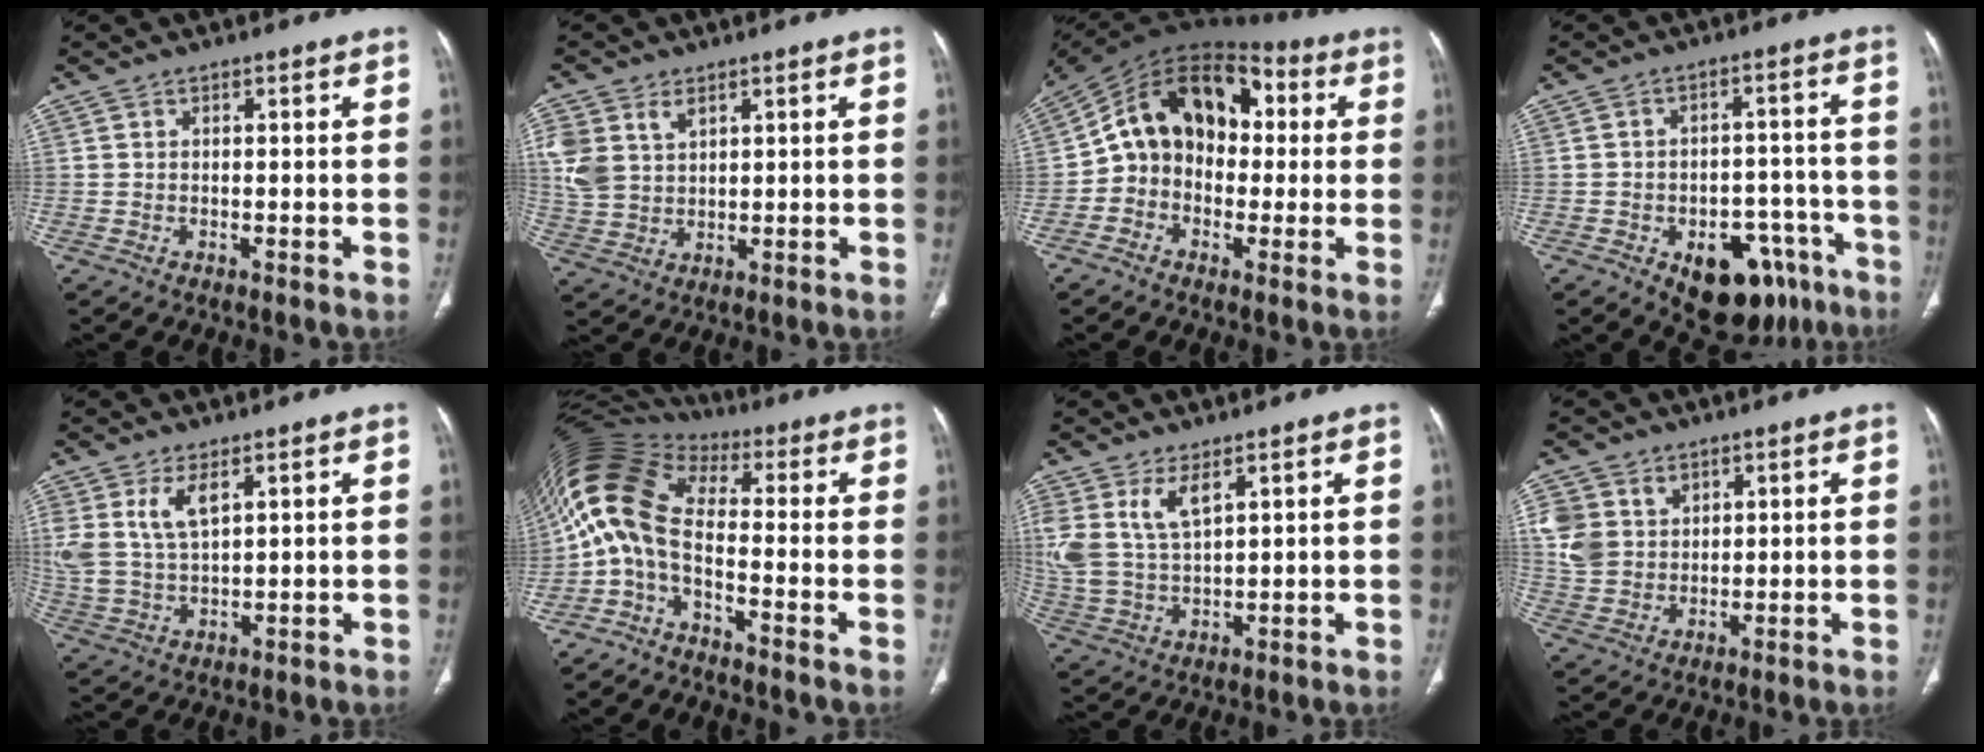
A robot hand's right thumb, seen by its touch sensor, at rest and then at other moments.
{"total": 9.1, "force": [3.8, 6.2, 5.4], "torque": [-0.116, -0.003, 0.088]}
{"total": 16.5, "force": [1.2, 12.3, 10.9], "torque": [-0.142, 0.046, 0.006]}
{"total": 15.1, "force": [-8.1, 9.0, 9.1], "torque": [-0.077, 0.053, -0.101]}
{"total": 8.3, "force": [3.7, 4.1, 6.2], "torque": [-0.132, -0.009, 0.083]}
{"total": 10.8, "force": [-2.4, 5.1, 9.2], "torque": [-0.185, 0.068, -0.061]}
{"total": 9.4, "force": [4.6, 4.6, 6.8], "torque": [-0.151, -0.014, 0.103]}
{"total": 8.7, "force": [3.3, 7.0, 4.0], "torque": [-0.060, -0.010, 0.078]}